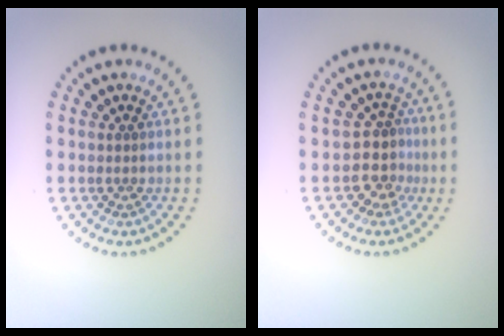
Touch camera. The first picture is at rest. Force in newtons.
{"total": 2.8, "press": 2.3, "slide": 1.6}